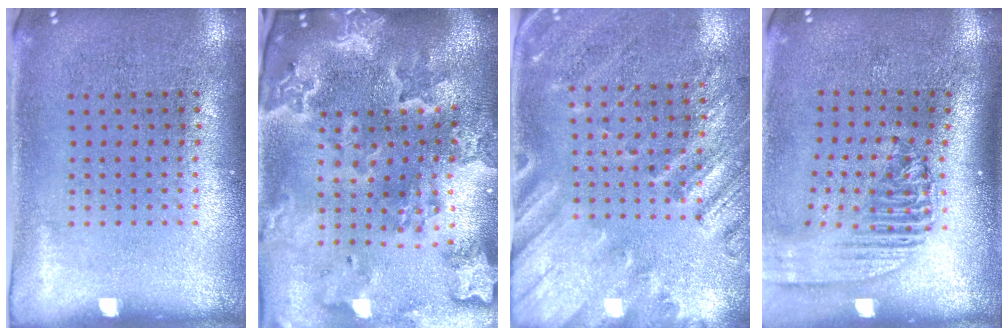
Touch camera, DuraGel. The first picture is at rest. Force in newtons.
{"total": 4.1, "press": 3.5, "slide": 2.2}
{"total": 2.5, "press": 2.0, "slide": 1.6}
{"total": 2.1, "press": 1.7, "slide": 1.3}